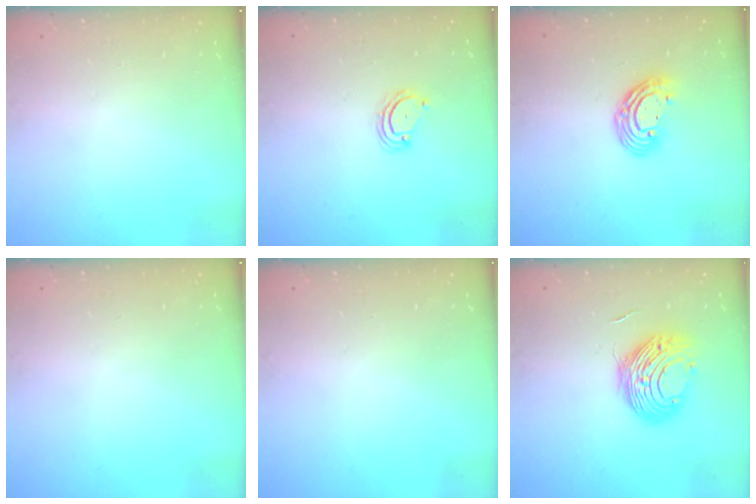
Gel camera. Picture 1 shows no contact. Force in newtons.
{"total": 2.3, "press": 2.3, "slide": 0.2}
{"total": 9.2, "press": 9.2, "slide": 0.6}
{"total": 0.0}
{"total": 0.0}
{"total": 10.4, "press": 10.4, "slide": 0.4}